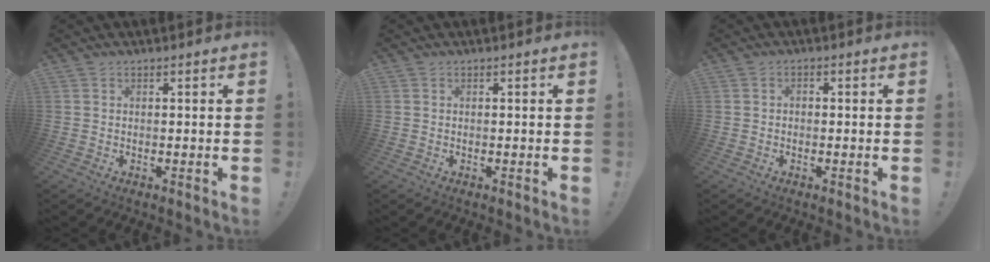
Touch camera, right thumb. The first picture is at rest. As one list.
[{"total": 0.0}, {"total": 1.3, "force": [-0.9, 0.7, 0.6], "torque": [-0.013, 0.005, -0.016]}]